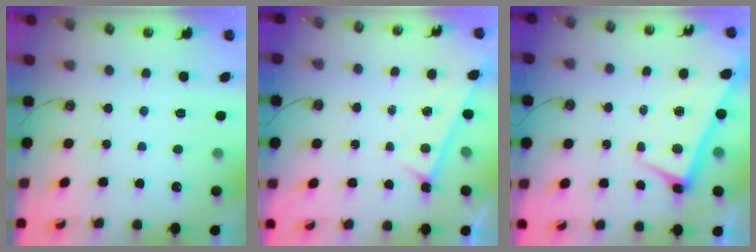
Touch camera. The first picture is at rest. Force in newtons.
{"total": 1.4, "press": 1.1, "slide": 0.7}
{"total": 2.6, "press": 2.5, "slide": 0.6}